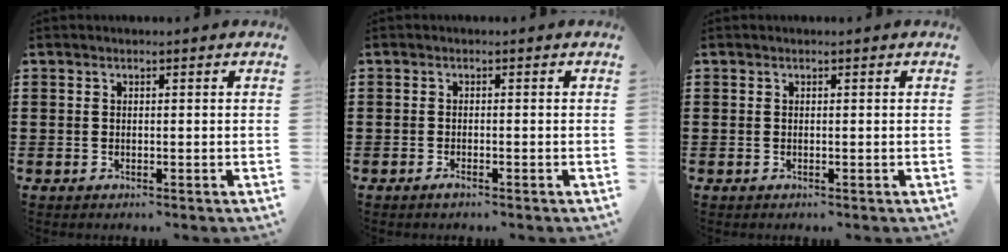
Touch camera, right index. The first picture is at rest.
{"total": 0.9, "force": [-0.7, 0.1, 0.5], "torque": [-0.011, -0.004, -0.012]}
{"total": 0.0}